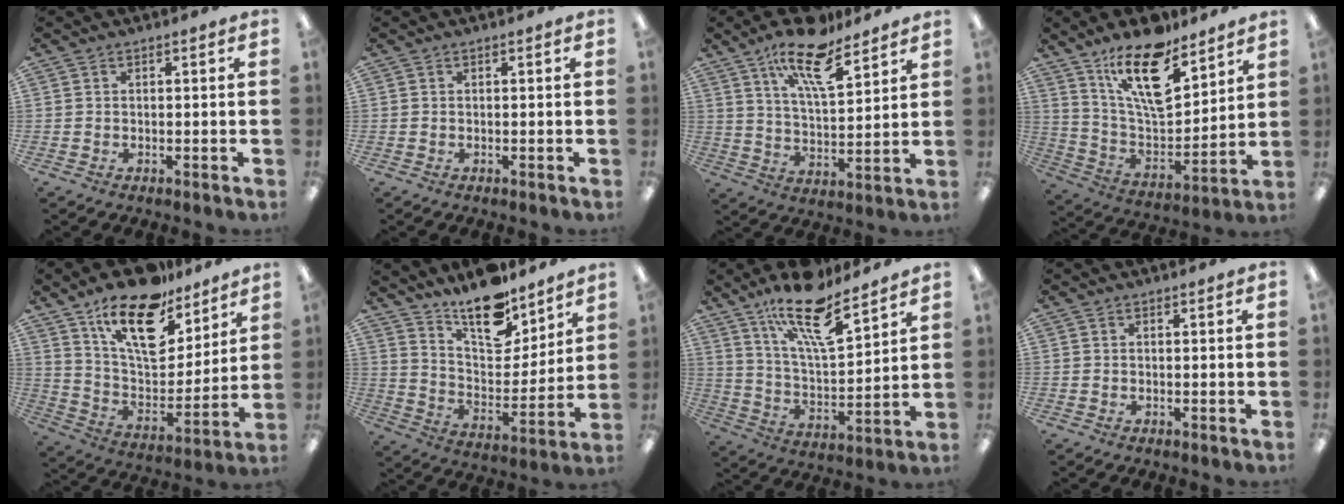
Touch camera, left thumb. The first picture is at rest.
{"total": 0.0}
{"total": 15.9, "force": [10.9, 5.6, 10.1], "torque": [-0.171, -0.052, 0.183]}
{"total": 18.3, "force": [12.2, 7.2, 11.5], "torque": [-0.203, -0.070, 0.211]}
{"total": 21.1, "force": [13.8, 9.2, 13.0], "torque": [-0.224, -0.078, 0.242]}
{"total": 15.3, "force": [12.5, 6.0, 6.4], "torque": [-0.106, -0.094, 0.224]}
{"total": 18.5, "force": [13.3, 6.0, 11.5], "torque": [-0.194, -0.078, 0.224]}
{"total": 0.0}